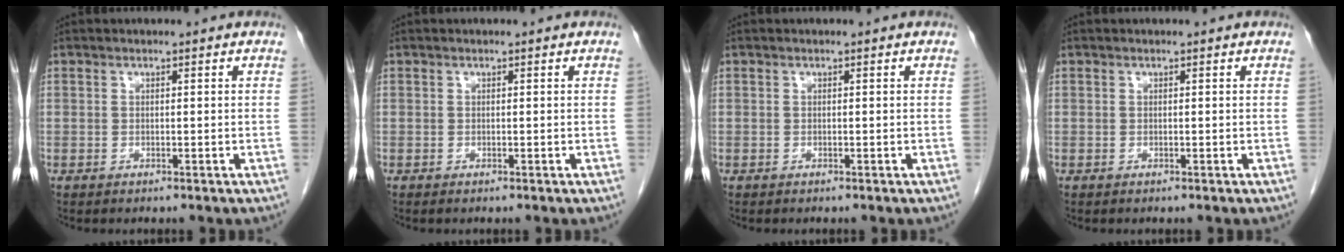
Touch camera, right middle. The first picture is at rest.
{"total": 0.0}
{"total": 0.0}
{"total": 0.0}